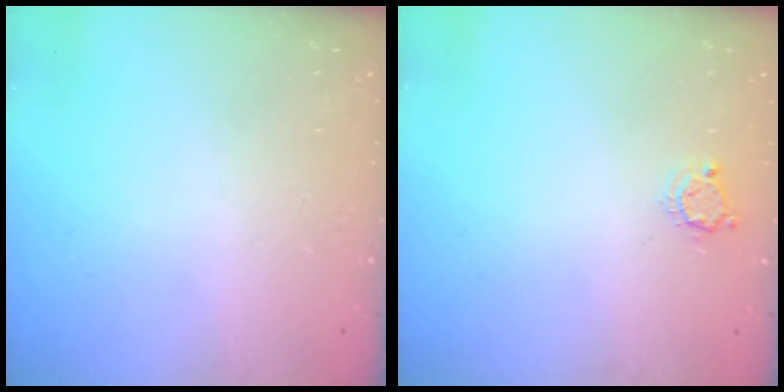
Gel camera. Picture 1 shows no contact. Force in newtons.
{"total": 3.8, "press": 3.7, "slide": 0.5}